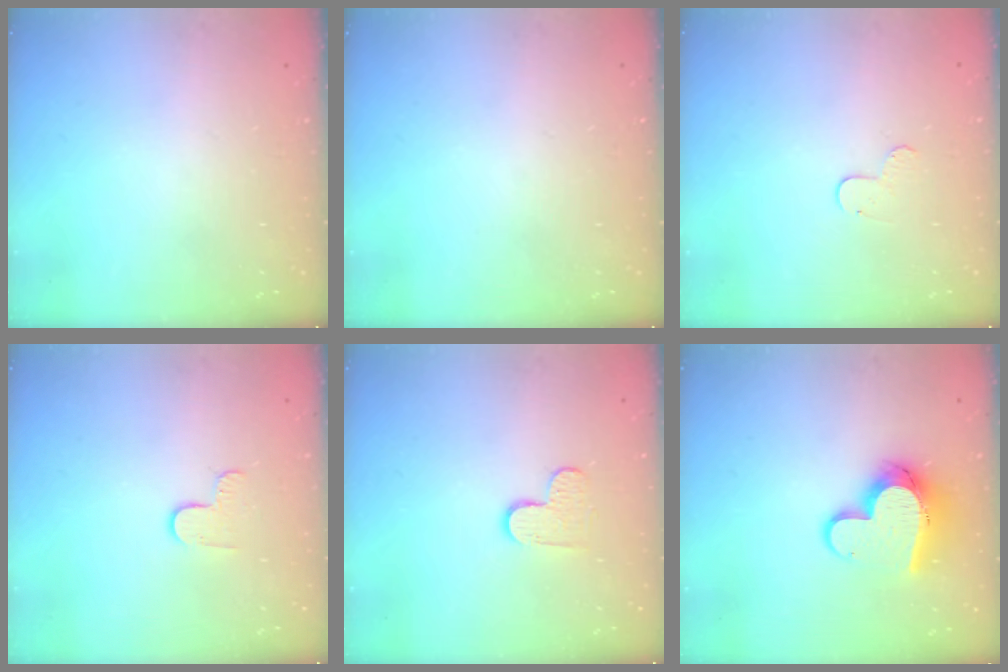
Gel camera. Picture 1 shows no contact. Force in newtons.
{"total": 0.0}
{"total": 5.3, "press": 5.3, "slide": 0.6}
{"total": 3.7, "press": 3.6, "slide": 0.4}
{"total": 5.9, "press": 5.9, "slide": 0.5}
{"total": 15.1, "press": 15.0, "slide": 1.2}